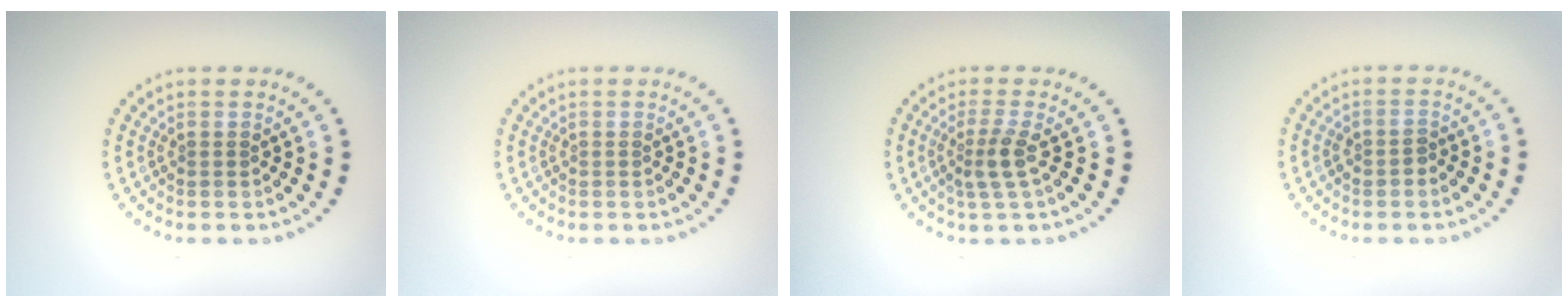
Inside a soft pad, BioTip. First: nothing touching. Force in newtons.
{"total": 0.0}
{"total": 2.4, "press": 1.8, "slide": 1.6}
{"total": 1.1, "press": 1.0, "slide": 0.3}